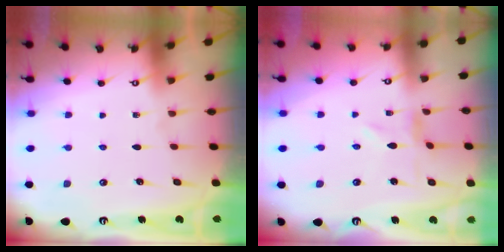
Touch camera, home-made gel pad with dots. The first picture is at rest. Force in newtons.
{"total": 0.0}